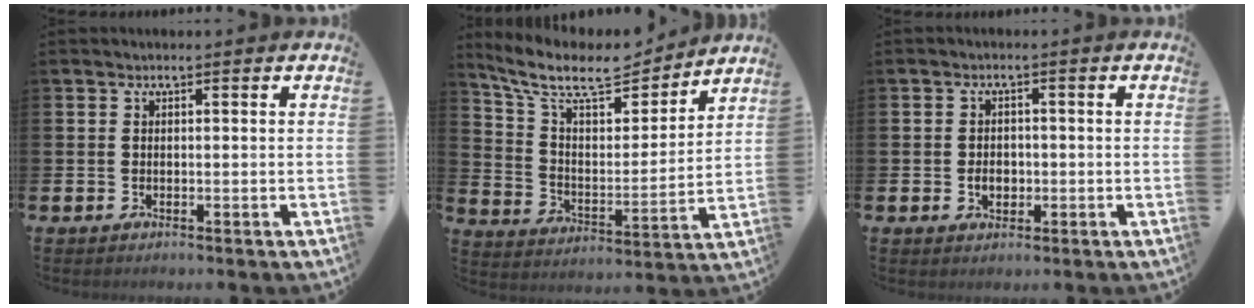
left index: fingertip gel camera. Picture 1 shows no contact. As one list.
[{"total": 10.7, "force": [9.3, 3.2, 4.1], "torque": [-0.117, -0.060, 0.163]}, {"total": 2.5, "force": [-0.4, 1.9, 1.6], "torque": [-0.014, -0.003, -0.014]}]